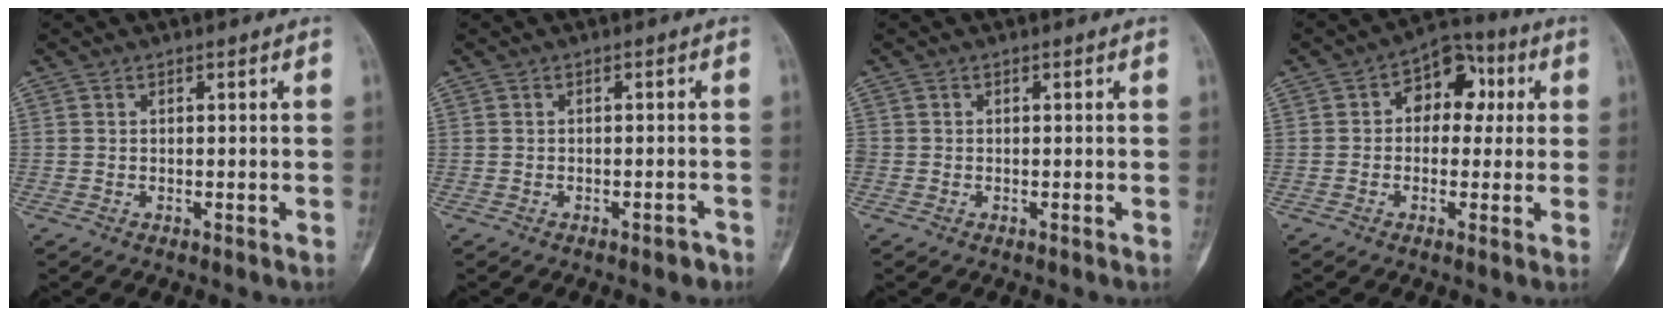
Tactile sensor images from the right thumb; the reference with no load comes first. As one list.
[{"total": 1.9, "force": [-1.3, 0.8, 1.0], "torque": [-0.013, 0.012, -0.015]}, {"total": 0.6, "force": [-0.1, 0.5, 0.2], "torque": [-0.004, 0.001, -0.006]}, {"total": 9.7, "force": [1.9, 6.7, 6.8], "torque": [-0.050, 0.022, 0.019]}]